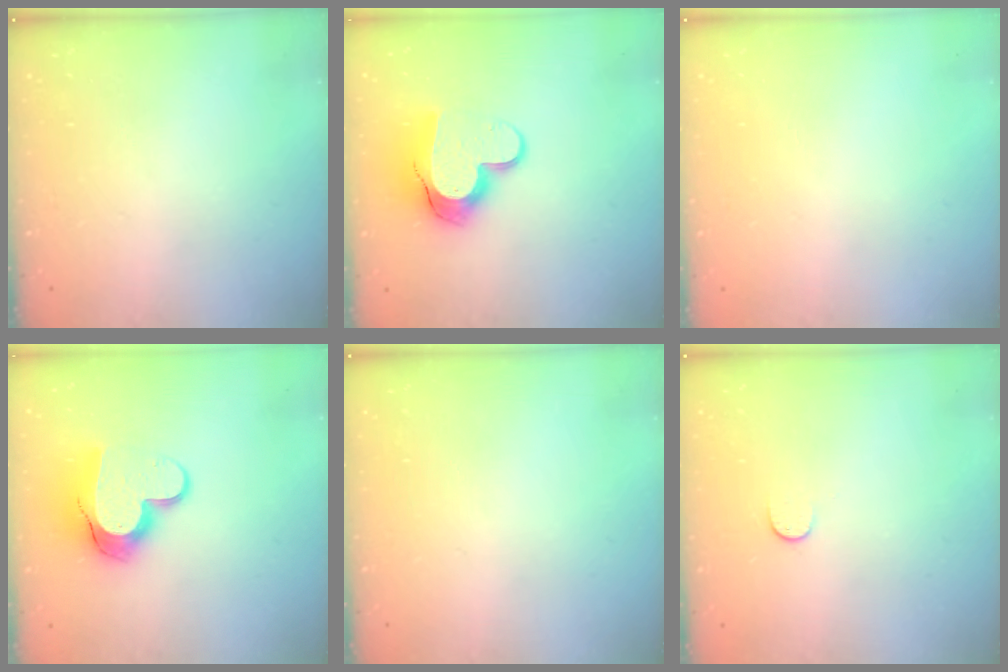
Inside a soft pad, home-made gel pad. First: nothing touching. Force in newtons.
{"total": 12.4, "press": 12.3, "slide": 1.1}
{"total": 0.8, "press": 0.8, "slide": 0.1}
{"total": 12.4, "press": 12.3, "slide": 1.1}
{"total": 0.0}
{"total": 3.9, "press": 3.9, "slide": 0.5}